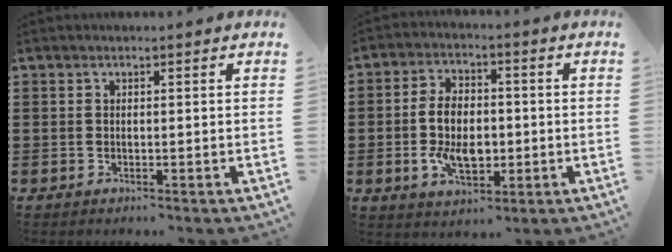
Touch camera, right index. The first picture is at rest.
{"total": 8.0, "force": [-1.2, 4.9, 6.3], "torque": [-0.130, 0.002, -0.026]}